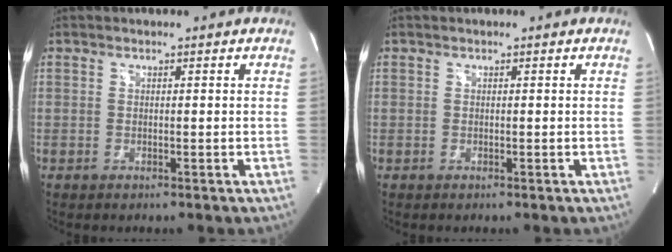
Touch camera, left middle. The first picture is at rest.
{"total": 0.0}